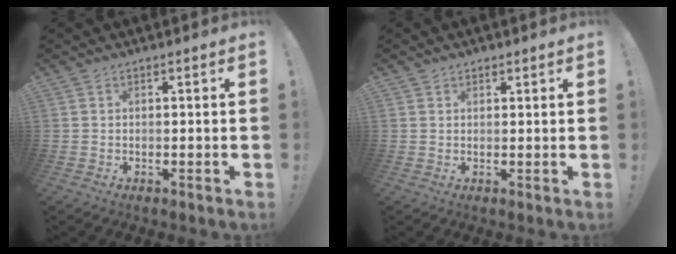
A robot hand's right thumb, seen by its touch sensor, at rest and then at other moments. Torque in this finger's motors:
{"motor_torque": [-0.01, -0.10, -0.26, 0.07, 0.04]}